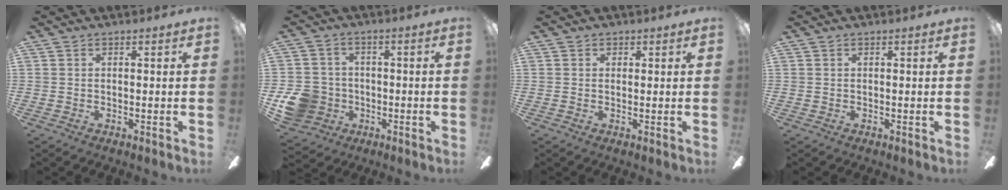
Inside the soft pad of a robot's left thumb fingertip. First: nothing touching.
{"total": 10.7, "force": [-3.2, 9.4, 3.9], "torque": [-0.089, 0.029, -0.053]}
{"total": 1.0, "force": [0.6, 0.7, 0.2], "torque": [0.004, 0.000, 0.009]}
{"total": 0.0}